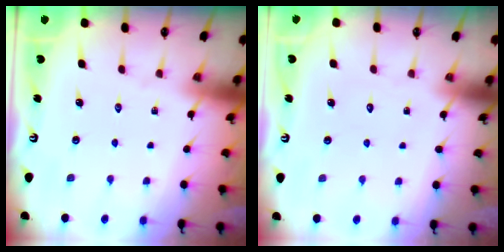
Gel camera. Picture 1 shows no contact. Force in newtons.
{"total": 1.6, "press": 1.6, "slide": 0.0}